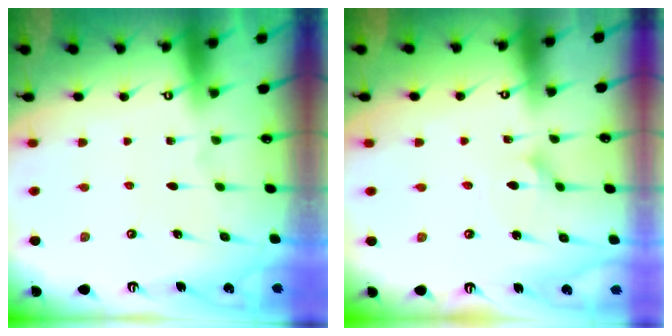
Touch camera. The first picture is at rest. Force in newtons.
{"total": 1.7, "press": 1.7, "slide": 0.0}